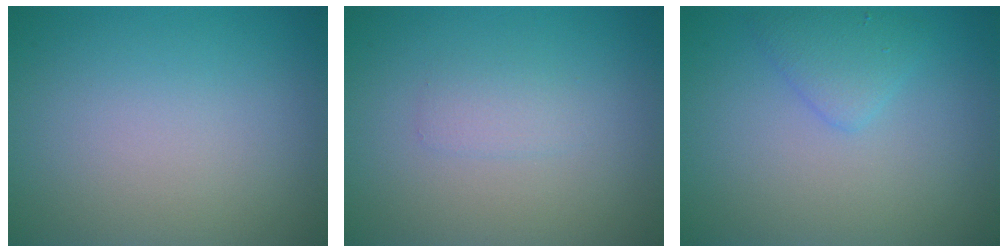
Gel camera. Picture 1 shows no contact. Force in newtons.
{"total": 1.2, "press": 1.2, "slide": 0.0}
{"total": 1.9, "press": 1.9, "slide": 0.0}